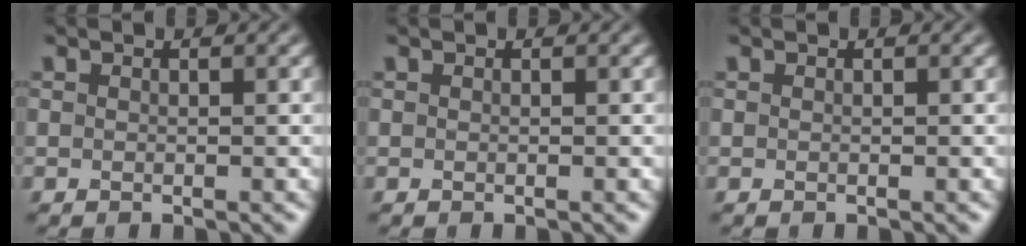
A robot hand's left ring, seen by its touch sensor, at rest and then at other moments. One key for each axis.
{"total": 0.0}
{"total": 0.0}